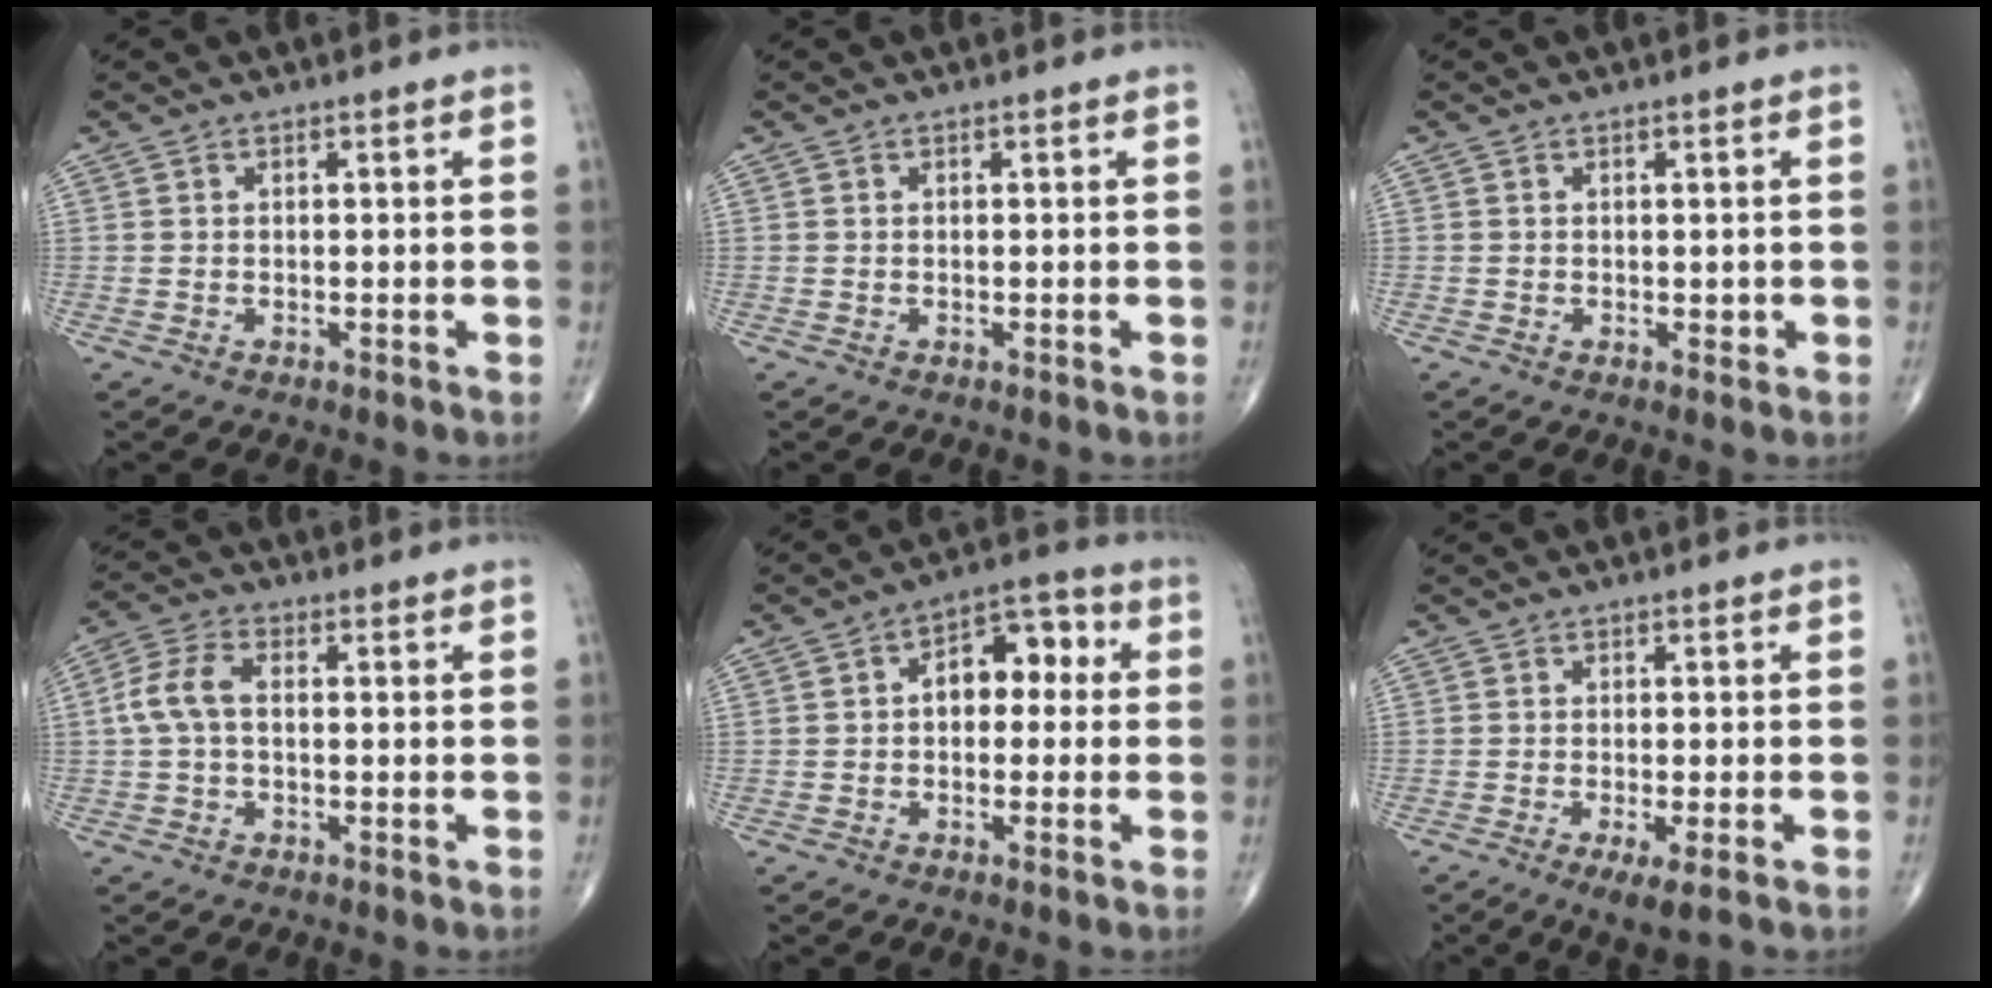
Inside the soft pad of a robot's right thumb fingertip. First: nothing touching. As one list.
[{"total": 0.0}, {"total": 0.9, "force": [0.0, 0.6, 0.6], "torque": [0.005, 0.001, 0.000]}, {"total": 6.1, "force": [0.1, 3.5, 5.0], "torque": [-0.114, 0.021, -0.004]}, {"total": 8.7, "force": [0.7, 5.6, 6.7], "torque": [-0.065, 0.036, -0.001]}, {"total": 3.7, "force": [-1.8, 0.5, 3.2], "torque": [-0.057, -0.011, -0.032]}]